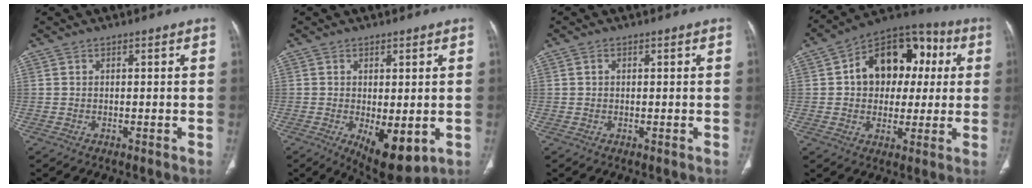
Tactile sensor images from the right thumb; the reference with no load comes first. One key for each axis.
{"total": 9.1, "fx": -2.1, "fy": 4.0, "fz": 7.9, "tx": -0.111, "ty": -0.020, "tz": -0.018}
{"total": 0.7, "fx": 0.1, "fy": 0.6, "fz": 0.4, "tx": -0.005, "ty": 0.002, "tz": 0.002}
{"total": 17.8, "fx": 2.9, "fy": 12.8, "fz": 12.0, "tx": -0.122, "ty": 0.028, "tz": 0.038}